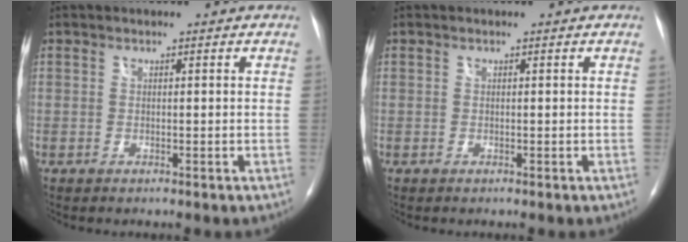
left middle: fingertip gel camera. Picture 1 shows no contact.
{"total": 0.0}